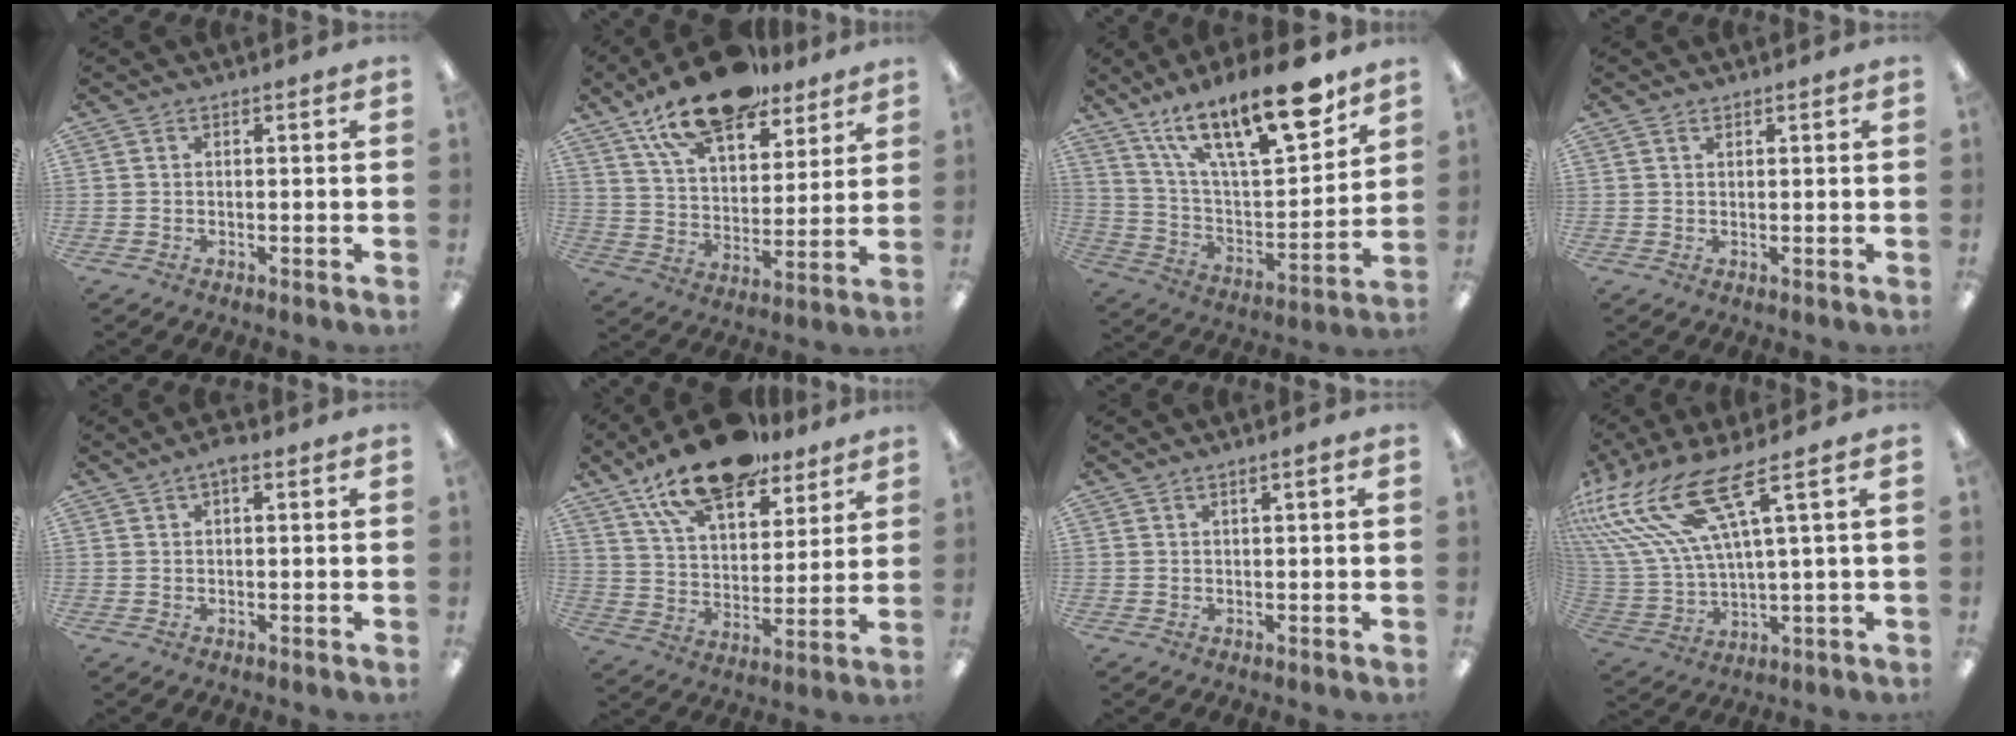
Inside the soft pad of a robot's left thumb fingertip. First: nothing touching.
{"total": 18.2, "force": [13.5, 7.6, 9.5], "torque": [-0.166, -0.068, 0.238]}
{"total": 23.9, "force": [15.8, 7.4, 16.3], "torque": [-0.261, -0.092, 0.262]}
{"total": 1.2, "force": [0.8, 0.6, 0.7], "torque": [-0.015, 0.001, 0.015]}
{"total": 2.4, "force": [1.4, 0.8, 1.8], "torque": [-0.029, 0.002, 0.022]}
{"total": 18.2, "force": [13.5, 7.6, 9.4], "torque": [-0.165, -0.068, 0.239]}
{"total": 1.6, "force": [1.0, 0.2, 1.3], "torque": [-0.026, 0.000, 0.017]}
{"total": 19.8, "force": [10.9, 6.5, 15.2], "torque": [-0.324, -0.055, 0.188]}